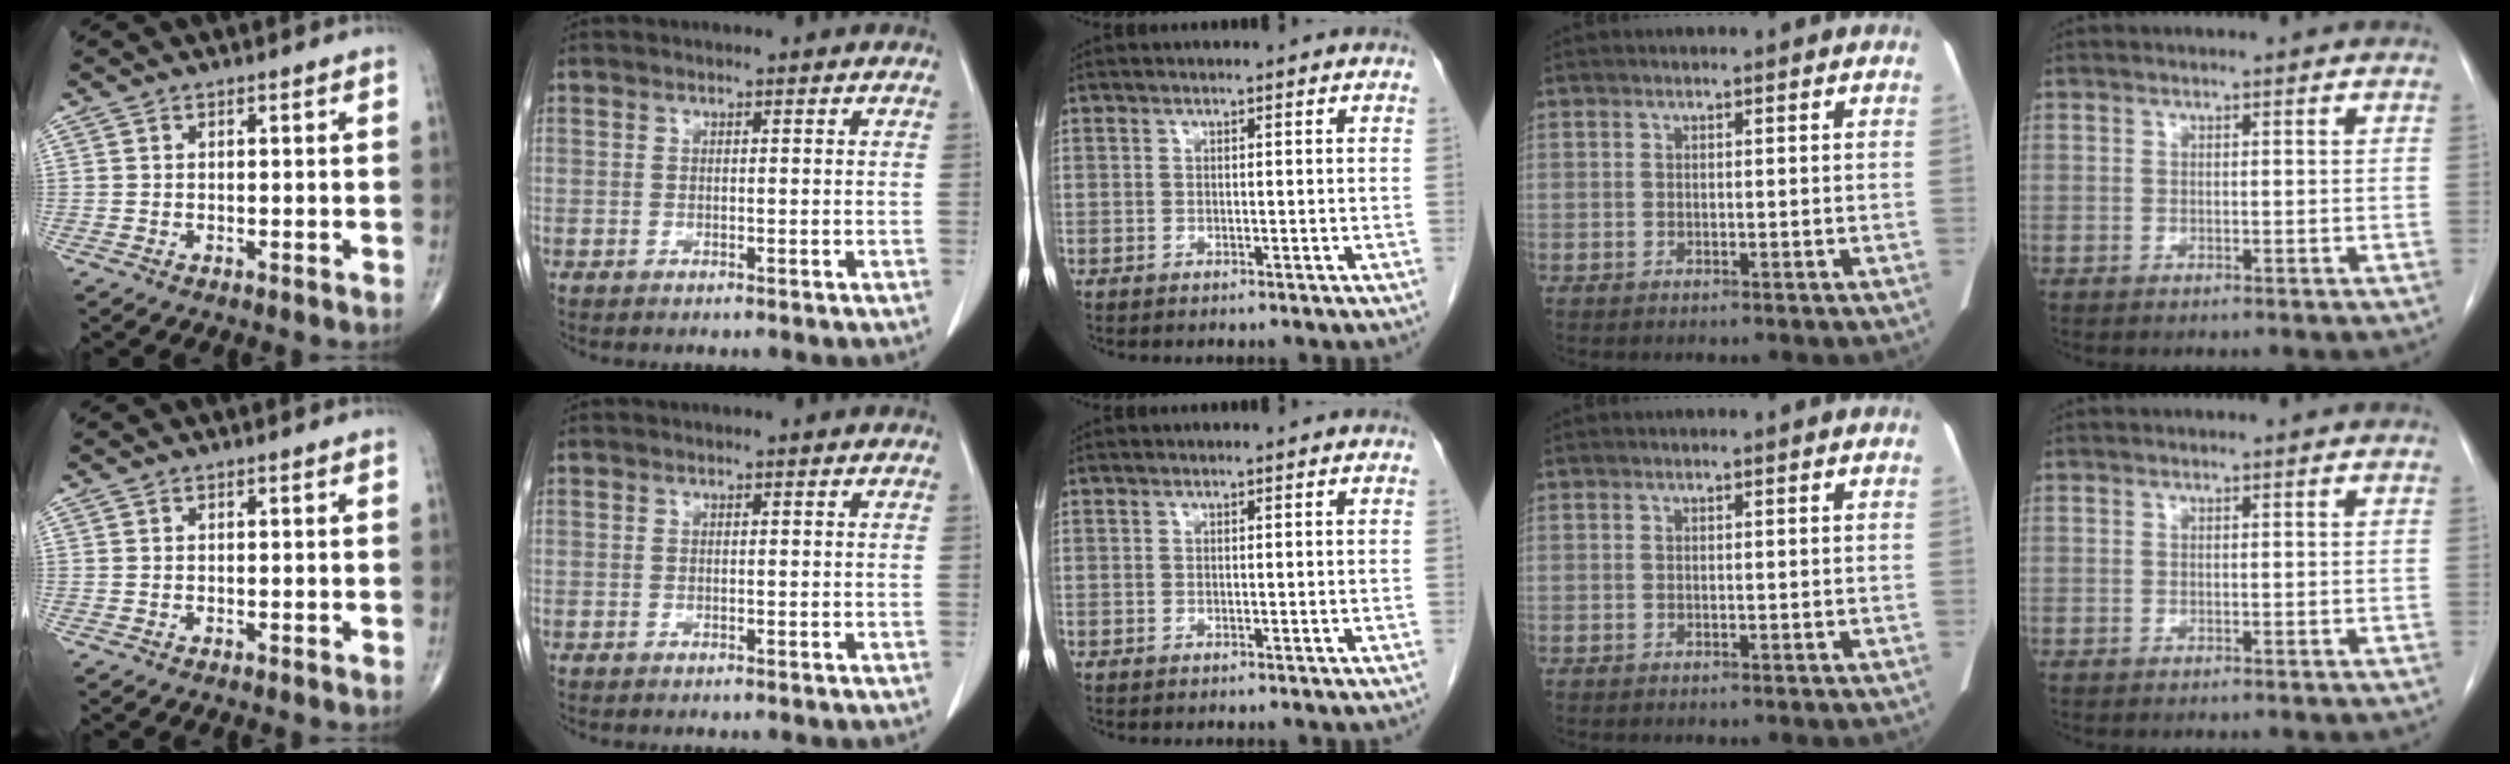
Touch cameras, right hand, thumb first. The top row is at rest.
{}